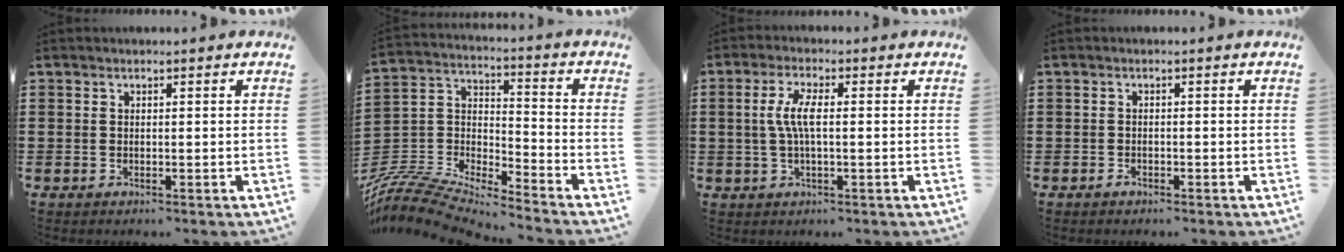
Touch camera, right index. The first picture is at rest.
{"total": 7.7, "force": [-7.4, 0.8, 1.8], "torque": [-0.060, -0.012, -0.157]}
{"total": 4.8, "force": [-0.1, 1.3, 4.6], "torque": [-0.099, 0.000, -0.009]}
{"total": 0.8, "force": [-0.7, 0.3, 0.3], "torque": [-0.007, -0.003, -0.014]}